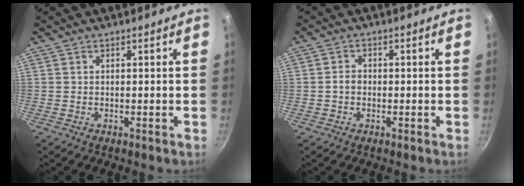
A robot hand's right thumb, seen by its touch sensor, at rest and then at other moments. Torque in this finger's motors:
{"motor_torque": [0.21, 0.14, 0.56, -0.41, -0.04]}